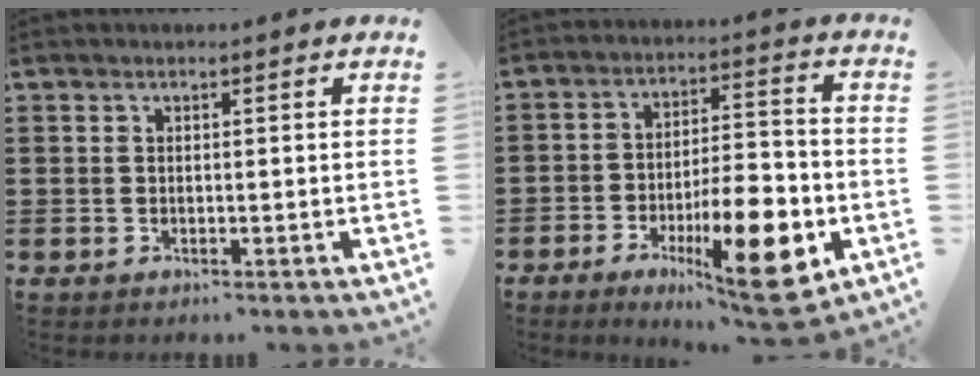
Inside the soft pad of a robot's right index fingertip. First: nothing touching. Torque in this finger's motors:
{"motor_torque": [1.54, -0.31, 0.62, 0.14]}